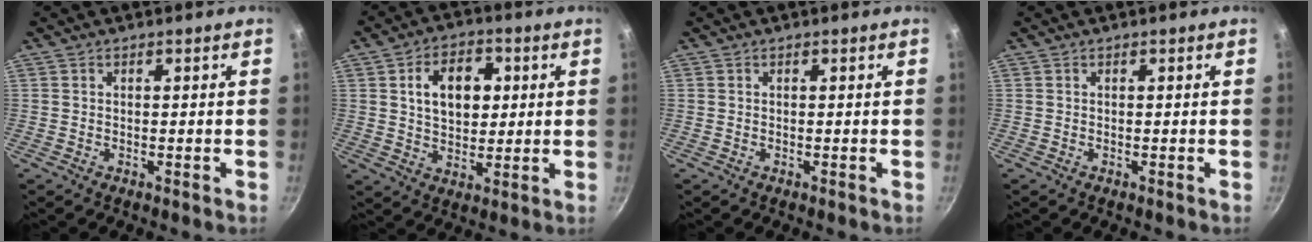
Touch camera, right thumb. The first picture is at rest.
{"total": 11.1, "force": [2.5, 7.6, 7.7], "torque": [-0.093, 0.001, 0.038]}
{"total": 0.0}
{"total": 0.0}